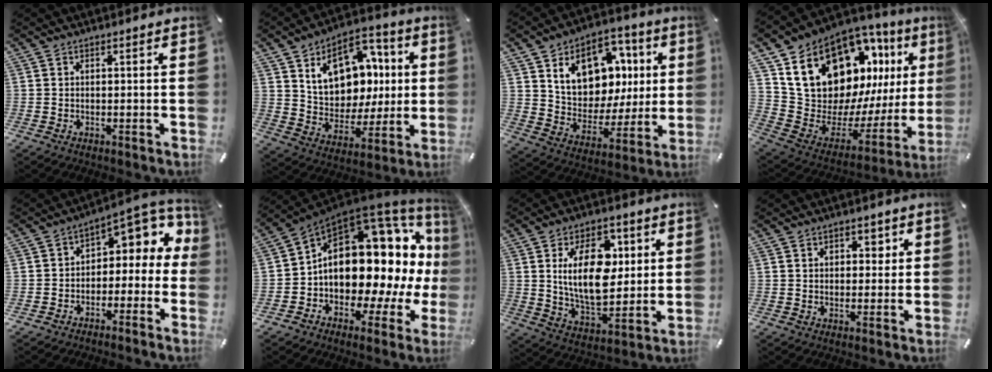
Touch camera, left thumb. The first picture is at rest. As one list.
[{"total": 14.9, "force": [5.5, 11.9, 7.0], "torque": [-0.107, -0.026, 0.109]}, {"total": 15.2, "force": [6.5, 11.7, 7.1], "torque": [-0.110, -0.036, 0.124]}, {"total": 21.9, "force": [12.1, 14.6, 11.0], "torque": [-0.168, -0.097, 0.247]}, {"total": 7.1, "force": [2.9, 4.8, 4.3], "torque": [-0.051, -0.033, 0.050]}, {"total": 20.2, "force": [2.9, 13.1, 15.0], "torque": [-0.232, -0.042, 0.060]}, {"total": 17.4, "force": [4.2, 10.6, 13.1], "torque": [-0.242, 0.001, 0.068]}, {"total": 3.1, "force": [1.3, 2.5, 1.3], "torque": [-0.008, -0.003, 0.015]}]